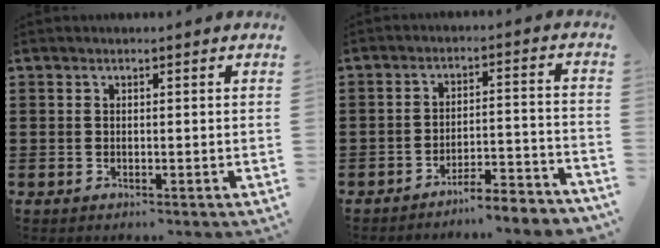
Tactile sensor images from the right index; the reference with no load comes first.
{"total": 4.7, "force": [-4.5, -0.4, 1.3], "torque": [-0.026, -0.007, -0.092]}